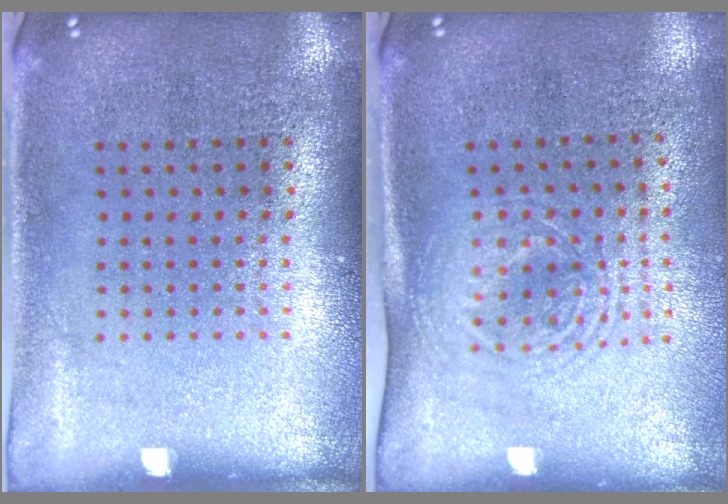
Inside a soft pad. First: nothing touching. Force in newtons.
{"total": 1.7, "press": 1.4, "slide": 1.0}